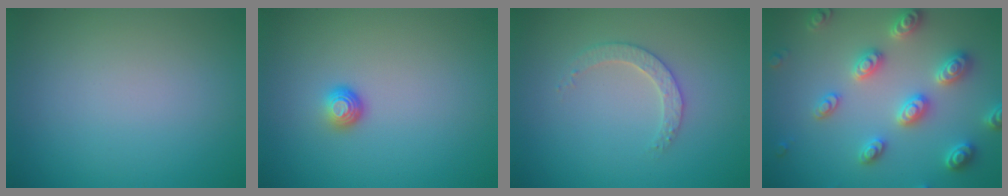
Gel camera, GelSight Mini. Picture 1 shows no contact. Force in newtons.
{"total": 1.5, "press": 1.0, "slide": 1.1}
{"total": 2.2, "press": 2.2, "slide": 0.6}
{"total": 5.2, "press": 5.0, "slide": 1.2}